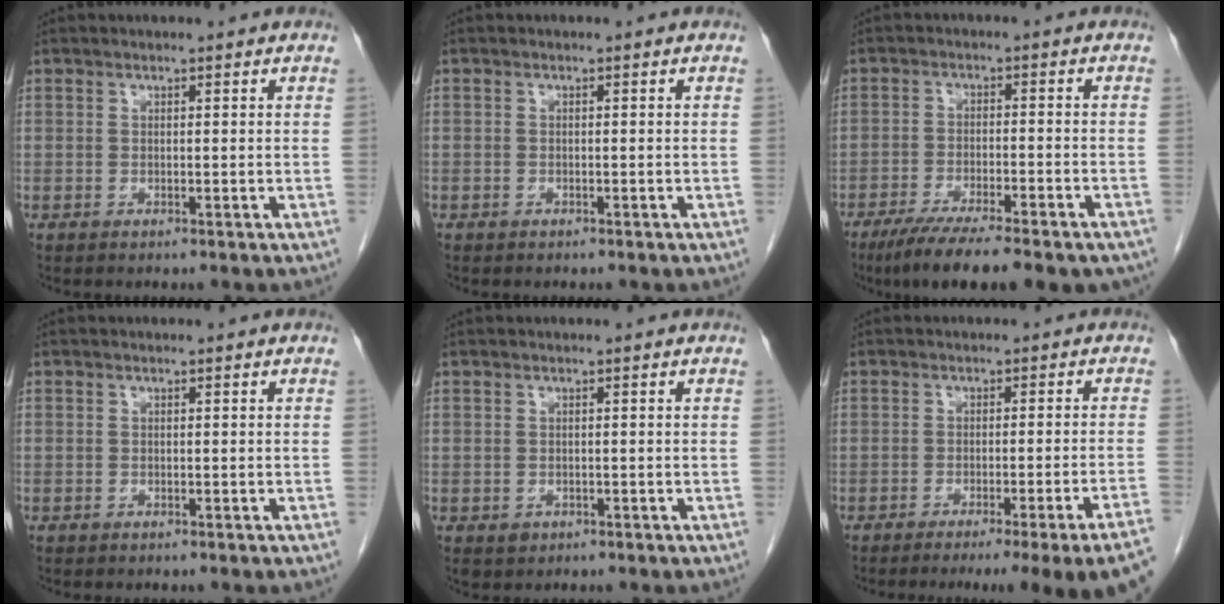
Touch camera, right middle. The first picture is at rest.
{"total": 0.6, "force": [-0.4, 0.4, 0.0], "torque": [-0.009, 0.001, -0.008]}
{"total": 15.3, "force": [-11.8, 2.9, 9.3], "torque": [-0.123, -0.021, -0.176]}
{"total": 0.0}
{"total": 1.4, "force": [-0.5, 1.2, 0.4], "torque": [-0.007, 0.002, -0.001]}
{"total": 15.1, "force": [-11.9, -1.7, 9.2], "torque": [-0.062, -0.025, -0.151]}